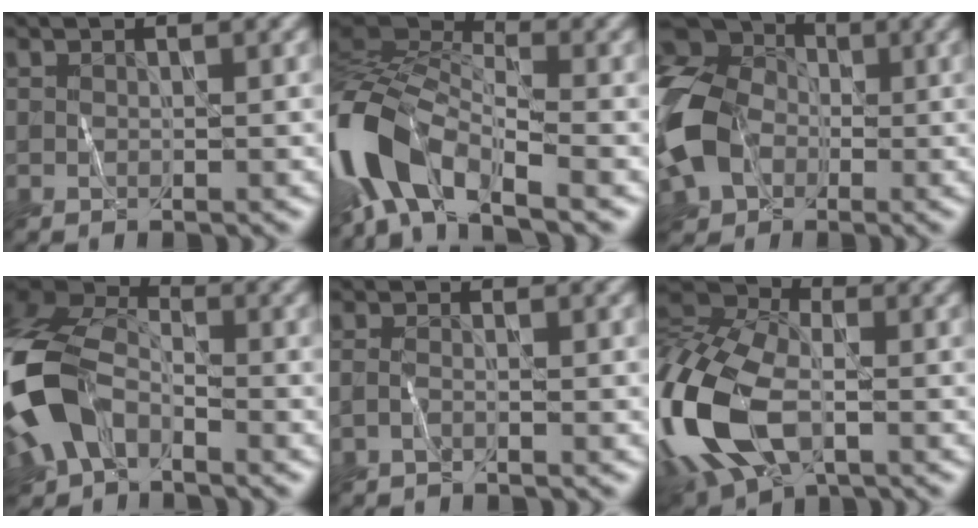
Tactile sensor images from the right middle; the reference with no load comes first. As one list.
[{"total": 10.9, "force": [-5.2, 4.6, 8.5], "torque": [-0.165, 0.004, -0.115]}, {"total": 14.3, "force": [-2.0, 12.1, 7.4], "torque": [-0.178, -0.009, -0.073]}, {"total": 9.8, "force": [-3.6, 6.2, 6.6], "torque": [-0.147, -0.004, -0.087]}, {"total": 0.8, "force": [-0.6, 0.0, 0.6], "torque": [-0.015, 0.001, -0.015]}, {"total": 15.2, "force": [-4.2, 8.5, 11.9], "torque": [-0.283, -0.007, -0.095]}]